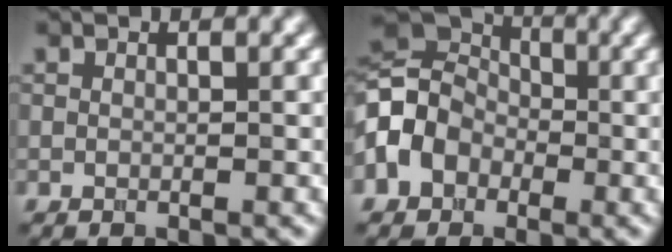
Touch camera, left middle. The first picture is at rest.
{"total": 6.6, "force": [-1.4, 5.2, 3.7], "torque": [-0.069, 0.012, -0.042]}